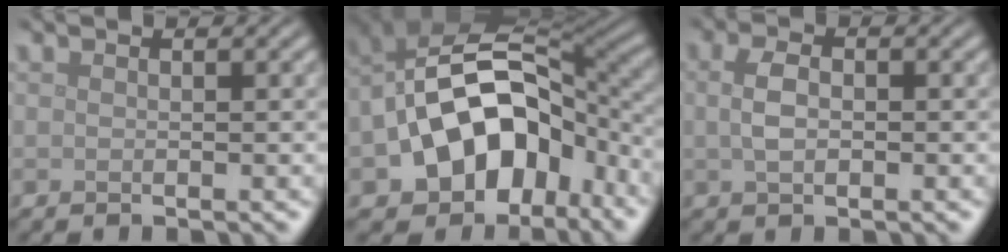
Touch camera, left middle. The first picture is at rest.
{"total": 13.3, "force": [-4.7, 9.0, 8.6], "torque": [-0.136, -0.006, -0.088]}
{"total": 2.4, "force": [0.1, 1.4, 1.9], "torque": [-0.042, 0.001, 0.000]}